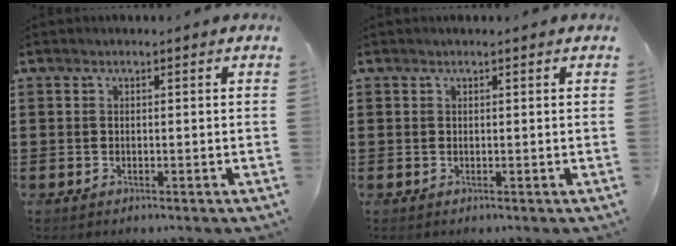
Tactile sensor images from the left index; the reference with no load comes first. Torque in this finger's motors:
{"motor_torque": [-0.53, 0.91, 0.00, -0.01]}